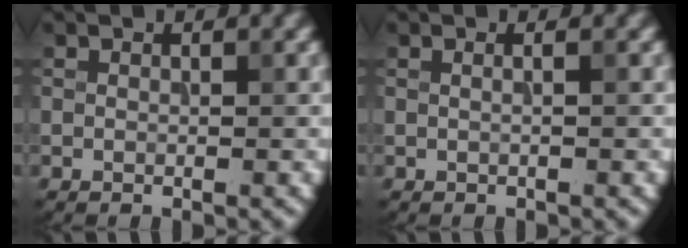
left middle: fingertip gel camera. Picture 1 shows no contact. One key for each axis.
{"total": 1.3, "fx": 0.4, "fy": 0.6, "fz": 1.1, "tx": -0.002, "ty": -0.004, "tz": -0.008}